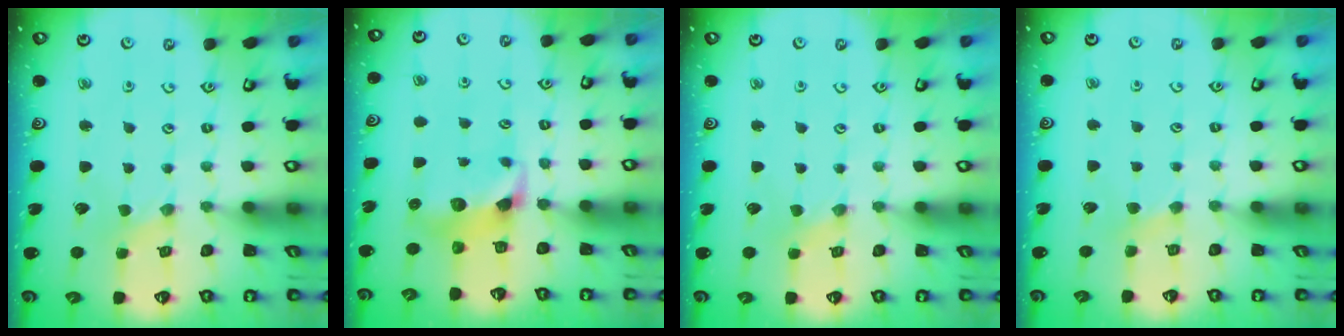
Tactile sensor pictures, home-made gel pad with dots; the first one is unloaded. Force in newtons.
{"total": 6.9, "press": 6.9, "slide": 0.7}
{"total": 0.0}
{"total": 2.9, "press": 2.8, "slide": 0.4}